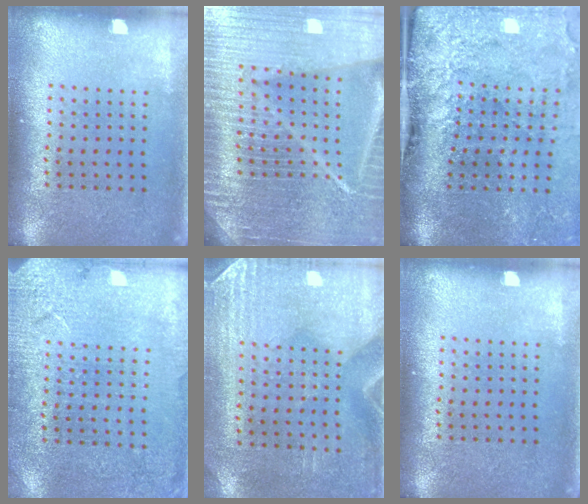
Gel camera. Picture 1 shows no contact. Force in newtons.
{"total": 7.0, "press": 6.0, "slide": 3.7}
{"total": 4.7, "press": 3.6, "slide": 3.1}
{"total": 2.6, "press": 2.6, "slide": 0.2}
{"total": 2.9, "press": 2.5, "slide": 1.5}
{"total": 0.0}